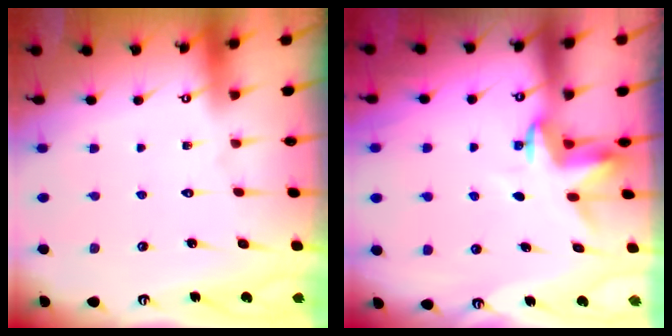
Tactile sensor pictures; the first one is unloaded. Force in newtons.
{"total": 4.0, "press": 4.0, "slide": 0.2}